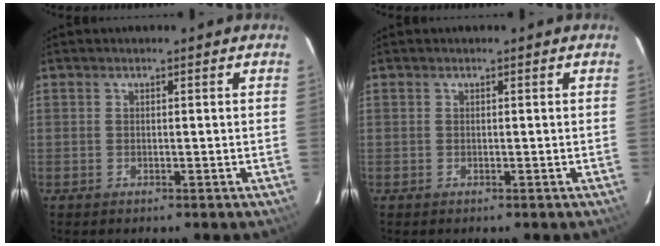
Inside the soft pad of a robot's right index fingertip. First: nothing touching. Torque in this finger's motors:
{"motor_torque": [0.00, 0.00, 0.01, 0.01]}